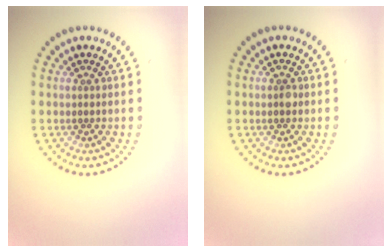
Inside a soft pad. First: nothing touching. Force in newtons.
{"total": 0.9, "press": 0.9, "slide": 0.0}